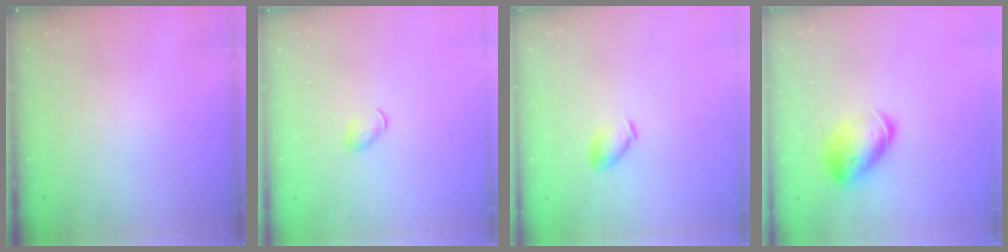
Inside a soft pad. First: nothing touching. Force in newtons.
{"total": 4.3, "press": 4.2, "slide": 0.9}
{"total": 6.0, "press": 6.0, "slide": 0.4}
{"total": 15.6, "press": 15.4, "slide": 2.5}